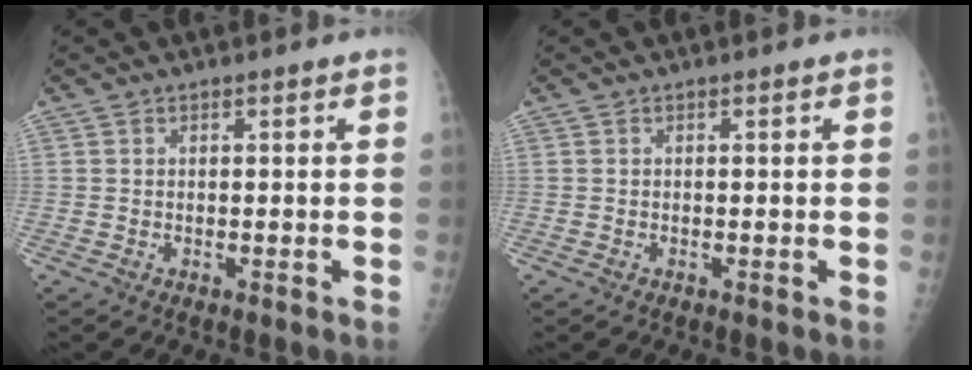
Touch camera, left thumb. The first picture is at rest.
{"total": 0.0}